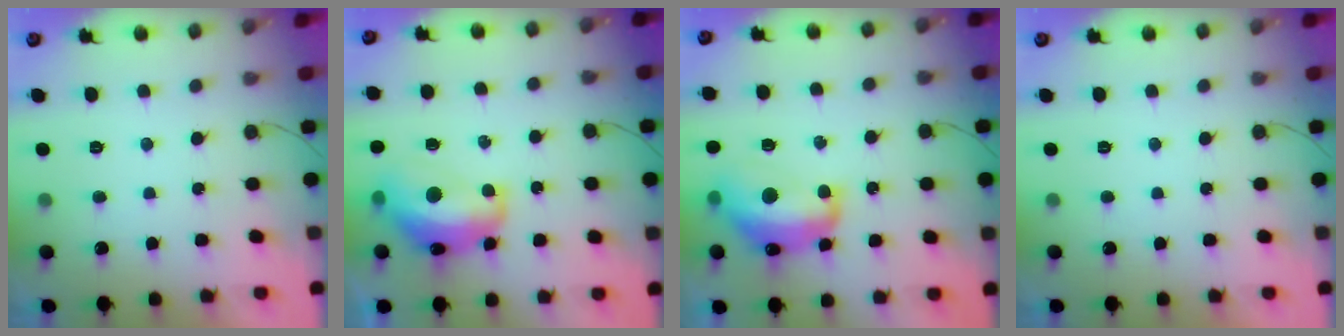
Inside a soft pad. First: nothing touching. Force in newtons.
{"total": 15.0, "press": 14.9, "slide": 1.8}
{"total": 15.0, "press": 14.9, "slide": 1.1}
{"total": 0.0}